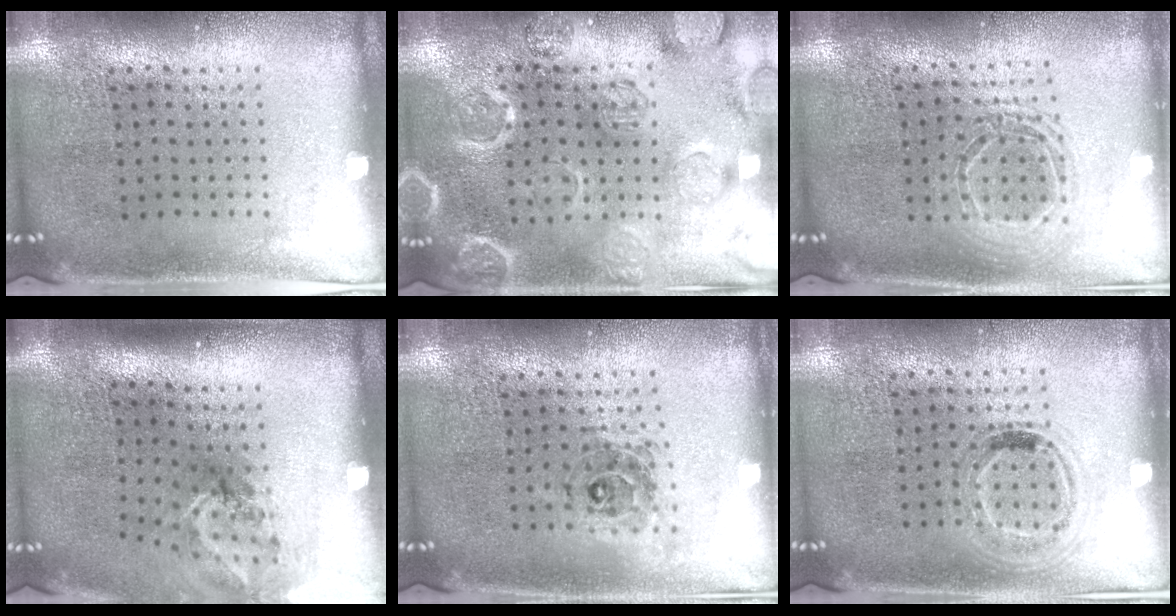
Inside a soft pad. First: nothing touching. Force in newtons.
{"total": 3.1, "press": 3.0, "slide": 0.6}
{"total": 1.7, "press": 1.4, "slide": 0.9}
{"total": 1.4, "press": 1.1, "slide": 0.9}
{"total": 0.7, "press": 0.7, "slide": 0.1}
{"total": 1.0, "press": 1.0, "slide": 0.3}